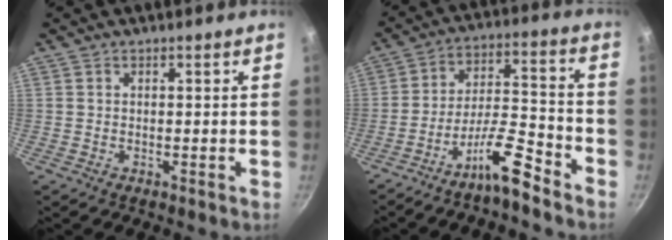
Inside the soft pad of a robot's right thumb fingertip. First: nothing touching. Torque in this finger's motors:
{"motor_torque": [0.58, -0.52, 0.24, 0.18, 0.08]}